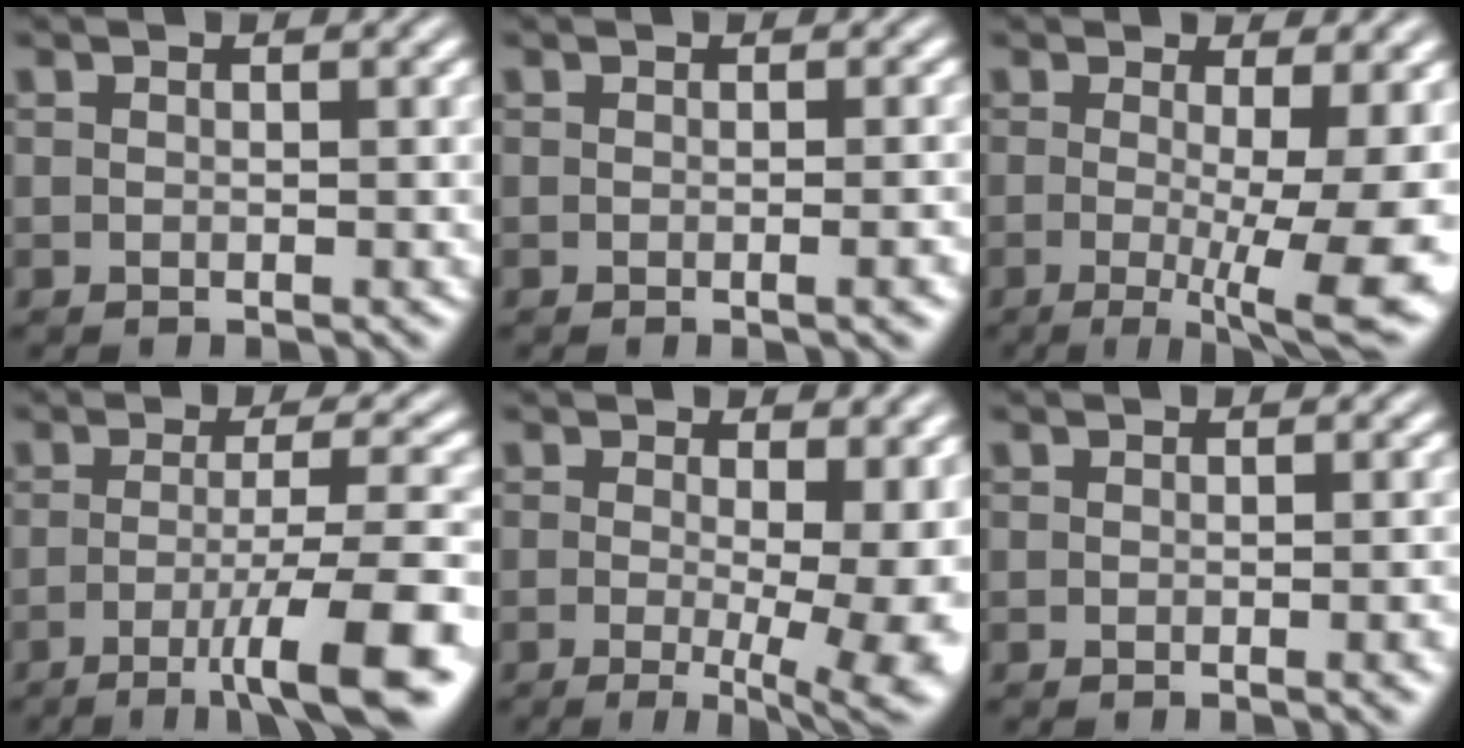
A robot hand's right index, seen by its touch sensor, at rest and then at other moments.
{"total": 0.9, "force": [-0.6, -0.3, 0.6], "torque": [-0.011, 0.001, -0.009]}
{"total": 7.4, "force": [-2.7, 1.1, 6.8], "torque": [-0.091, -0.034, -0.028]}
{"total": 7.6, "force": [-3.8, 0.4, 6.6], "torque": [-0.085, -0.017, -0.048]}
{"total": 6.6, "force": [-2.5, 1.6, 5.9], "torque": [-0.075, -0.034, -0.028]}
{"total": 0.6, "force": [-0.4, -0.2, 0.4], "torque": [-0.009, 0.001, -0.007]}